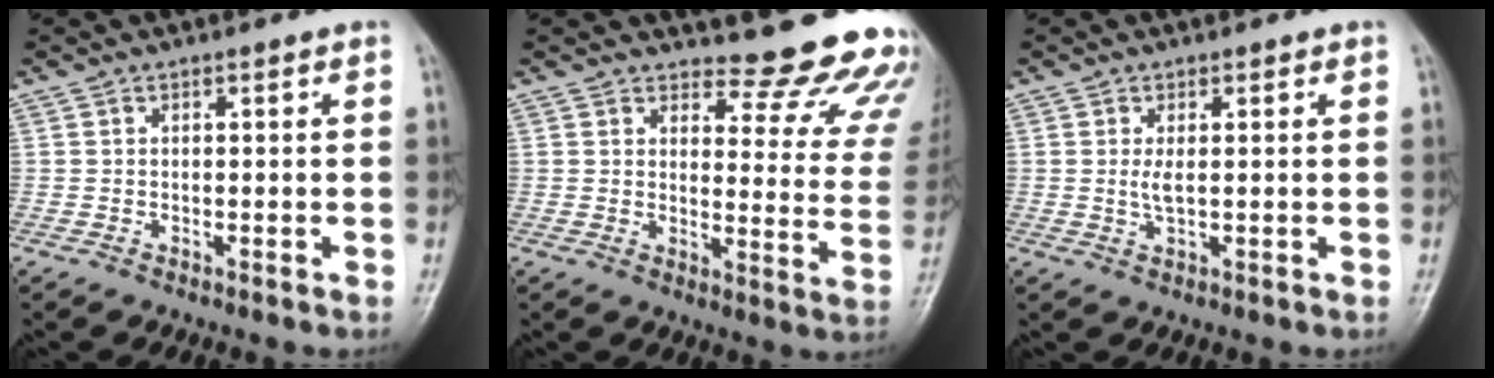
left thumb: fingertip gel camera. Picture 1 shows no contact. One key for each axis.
{"total": 16.8, "fx": 15.8, "fy": 4.0, "fz": 4.1, "tx": 0.004, "ty": -0.165, "tz": 0.164}
{"total": 2.3, "fx": 0.5, "fy": 0.9, "fz": 2.1, "tx": -0.041, "ty": -0.006, "tz": 0.011}